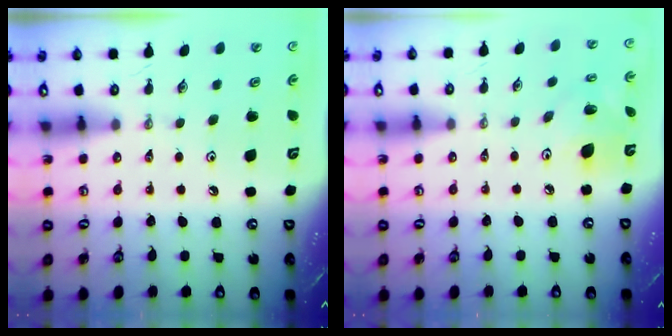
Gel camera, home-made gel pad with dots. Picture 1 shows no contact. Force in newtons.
{"total": 8.8, "press": 8.6, "slide": 1.7}